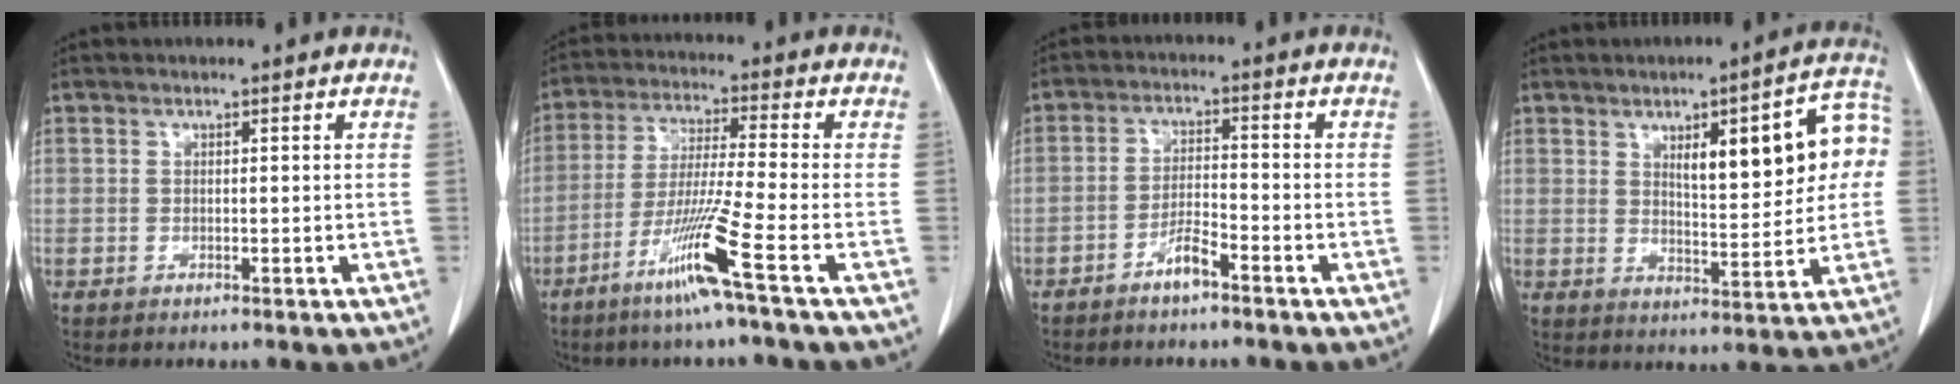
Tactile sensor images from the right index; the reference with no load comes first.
{"total": 10.1, "force": [-5.3, -2.0, 8.4], "torque": [-0.159, -0.028, -0.109]}
{"total": 3.9, "force": [-2.9, 0.5, 2.7], "torque": [-0.054, 0.004, -0.053]}
{"total": 13.8, "force": [3.3, 3.6, 13.0], "torque": [-0.168, 0.029, 0.048]}